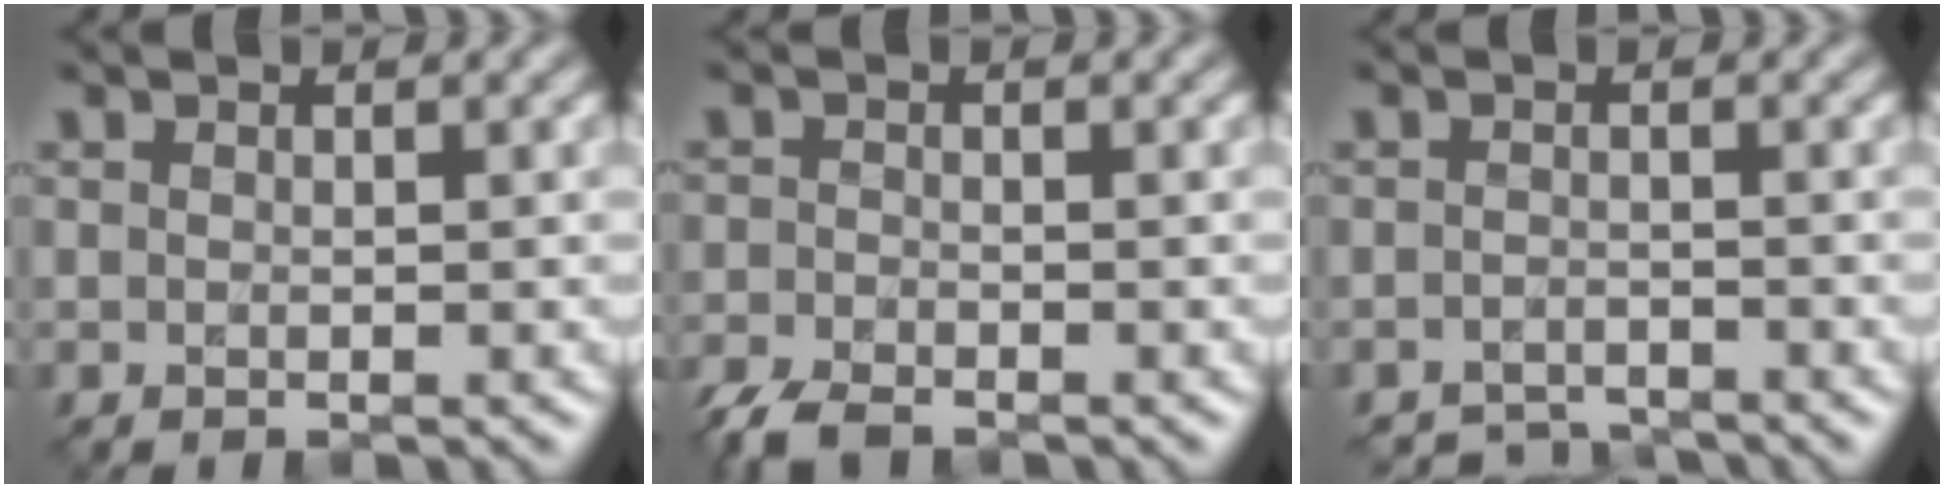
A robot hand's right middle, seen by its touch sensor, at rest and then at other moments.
{"total": 4.3, "force": [-3.7, 1.3, 1.7], "torque": [-0.037, -0.016, -0.075]}
{"total": 2.9, "force": [-2.9, 0.1, -0.3], "torque": [0.010, -0.005, -0.049]}